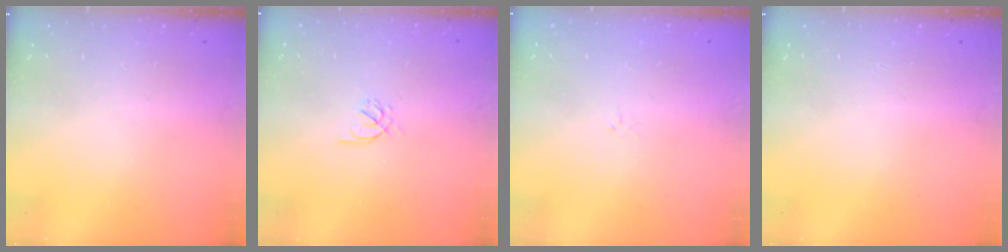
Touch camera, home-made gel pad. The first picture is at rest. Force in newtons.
{"total": 2.6, "press": 2.6, "slide": 0.4}
{"total": 1.2, "press": 1.2, "slide": 0.4}
{"total": 0.0}